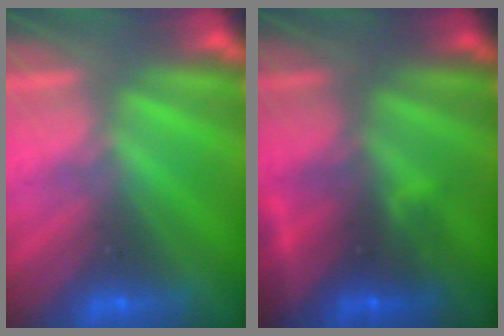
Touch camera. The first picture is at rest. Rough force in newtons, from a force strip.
{"total": 2.6}